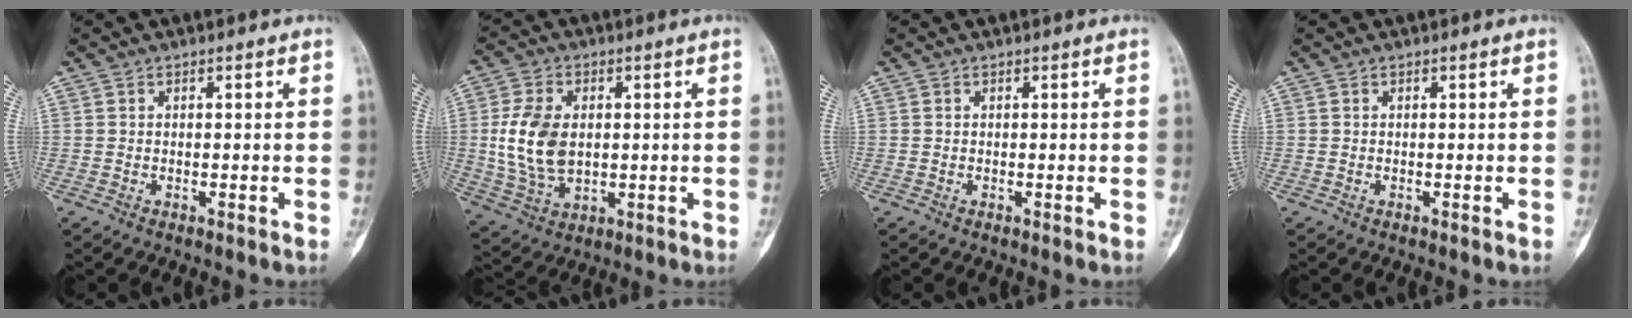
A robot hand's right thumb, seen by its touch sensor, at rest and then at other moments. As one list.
[{"total": 11.7, "force": [0.8, 7.6, 8.8], "torque": [-0.170, -0.005, 0.026]}, {"total": 0.0}, {"total": 0.0}]